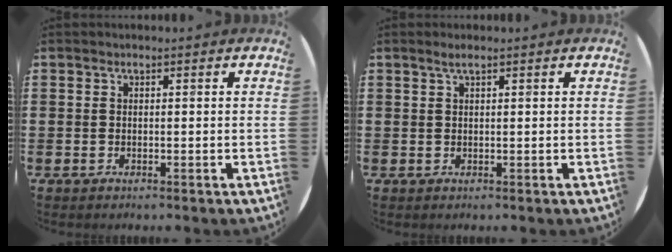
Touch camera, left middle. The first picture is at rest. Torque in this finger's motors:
{"motor_torque": [0.21, -0.10, 0.01, 0.02]}